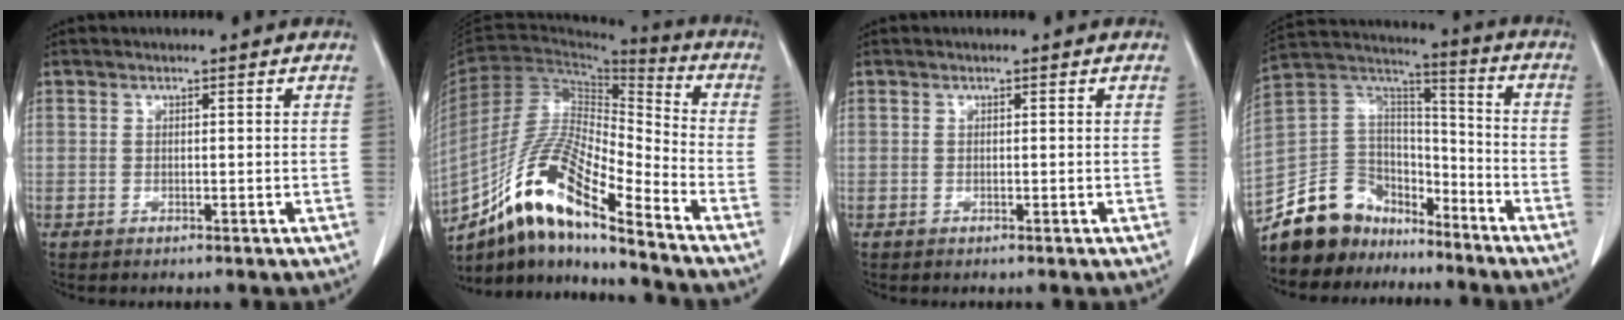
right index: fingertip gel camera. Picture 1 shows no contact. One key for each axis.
{"total": 17.0, "fx": -11.5, "fy": 2.4, "fz": 12.2, "tx": -0.235, "ty": -0.001, "tz": -0.207}
{"total": 0.0}
{"total": 13.6, "fx": -10.8, "fy": 7.8, "fz": 2.4, "tx": -0.055, "ty": 0.080, "tz": -0.198}